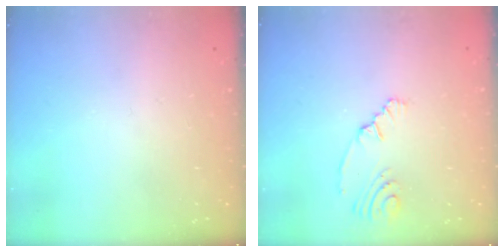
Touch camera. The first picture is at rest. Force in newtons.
{"total": 2.8, "press": 2.1, "slide": 1.9}